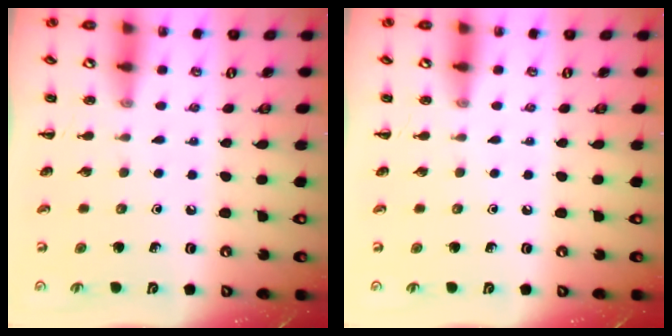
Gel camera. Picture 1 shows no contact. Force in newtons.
{"total": 0.0}